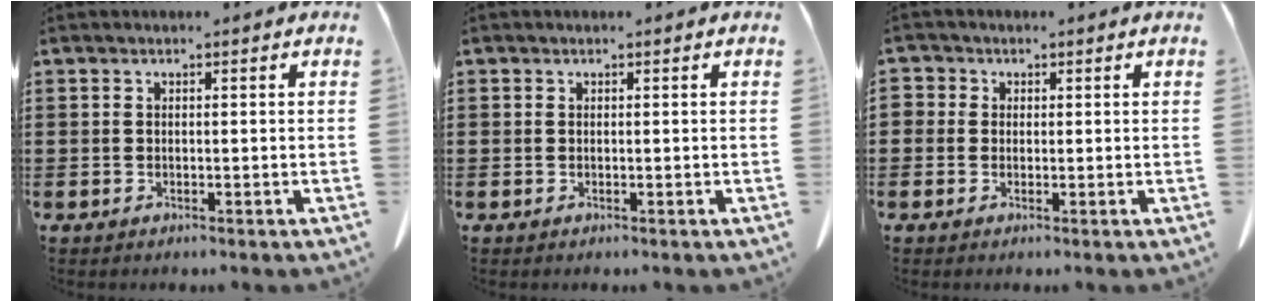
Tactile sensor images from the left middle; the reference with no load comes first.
{"total": 0.0}
{"total": 1.2, "force": [0.3, 1.2, 0.2], "torque": [-0.009, 0.006, 0.003]}